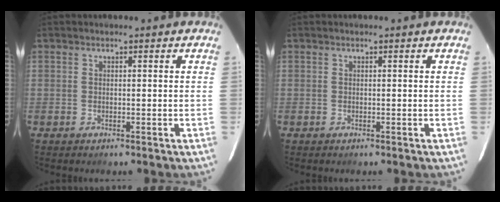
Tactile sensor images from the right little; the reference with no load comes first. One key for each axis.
{"total": 0.0}